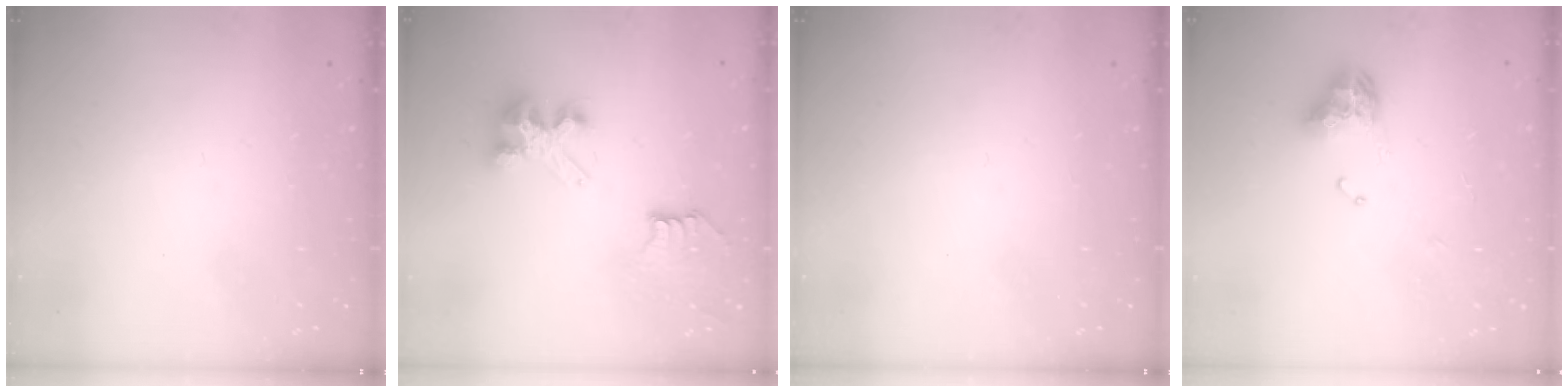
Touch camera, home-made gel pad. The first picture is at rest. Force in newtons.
{"total": 6.6, "press": 6.6, "slide": 0.1}
{"total": 0.0}
{"total": 9.4, "press": 9.4, "slide": 1.1}